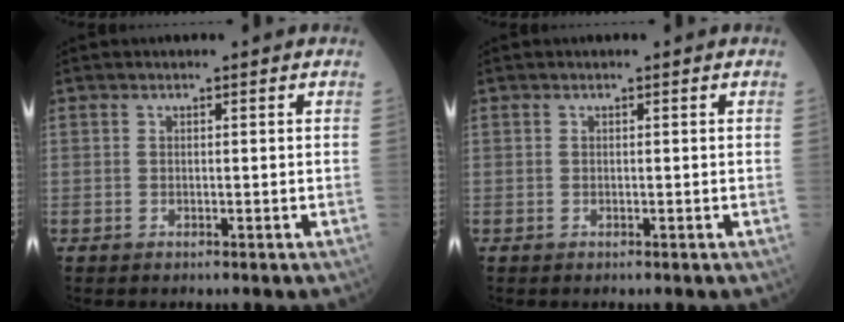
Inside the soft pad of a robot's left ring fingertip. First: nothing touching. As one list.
[{"total": 0.0}]